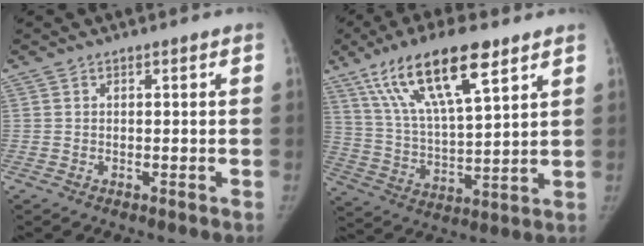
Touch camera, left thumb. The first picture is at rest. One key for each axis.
{"total": 18.6, "fx": 10.6, "fy": 5.3, "fz": 14.4, "tx": -0.250, "ty": -0.025, "tz": 0.200}